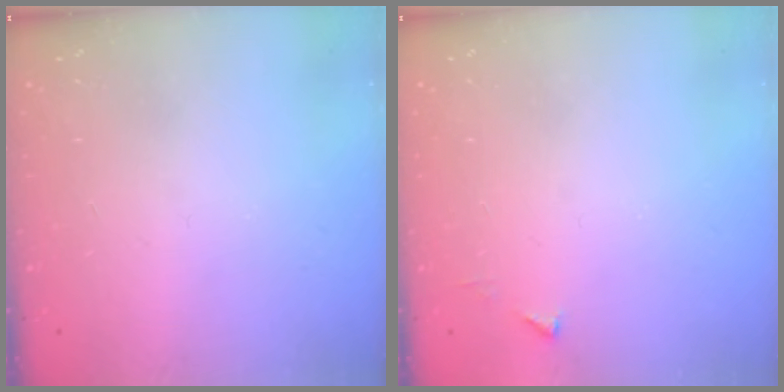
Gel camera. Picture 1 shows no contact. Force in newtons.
{"total": 3.2, "press": 3.2, "slide": 0.3}